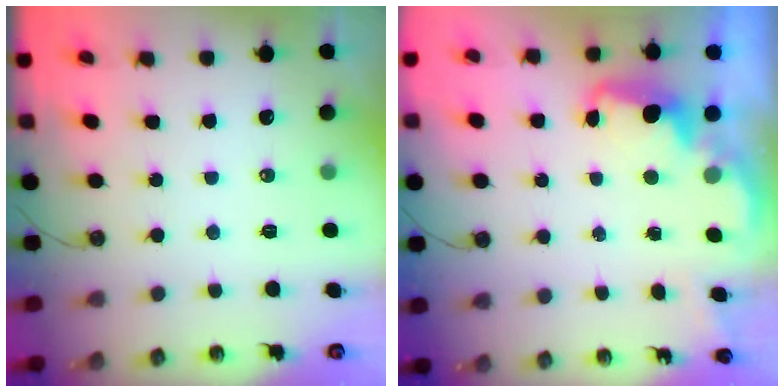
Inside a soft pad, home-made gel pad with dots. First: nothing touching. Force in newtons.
{"total": 2.4, "press": 2.4, "slide": 0.5}